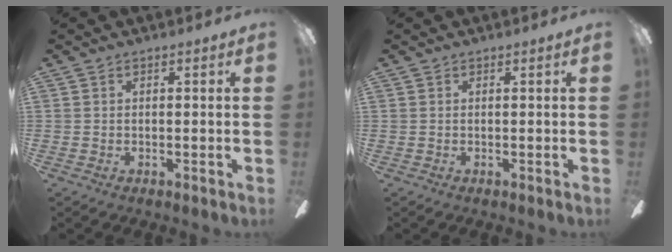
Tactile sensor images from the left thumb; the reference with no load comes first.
{"total": 0.0}